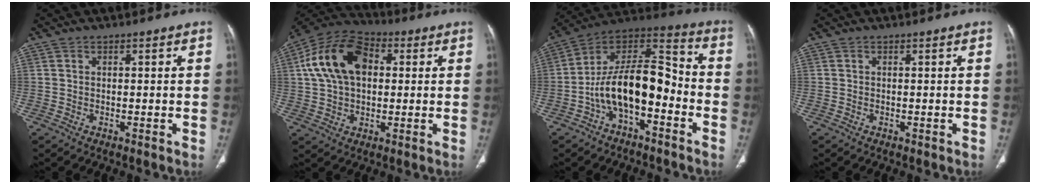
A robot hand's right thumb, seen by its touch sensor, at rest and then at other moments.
{"total": 15.8, "force": [3.0, 10.3, 11.5], "torque": [-0.201, 0.022, 0.045]}
{"total": 16.6, "force": [-5.0, 8.5, 13.4], "torque": [-0.212, 0.082, -0.088]}
{"total": 0.0}